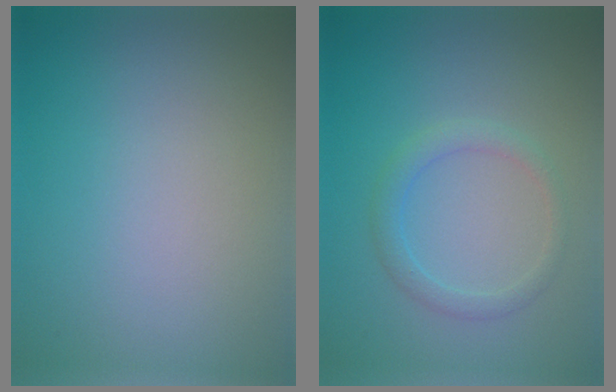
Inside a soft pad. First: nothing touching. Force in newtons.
{"total": 1.8, "press": 1.8, "slide": 0.1}